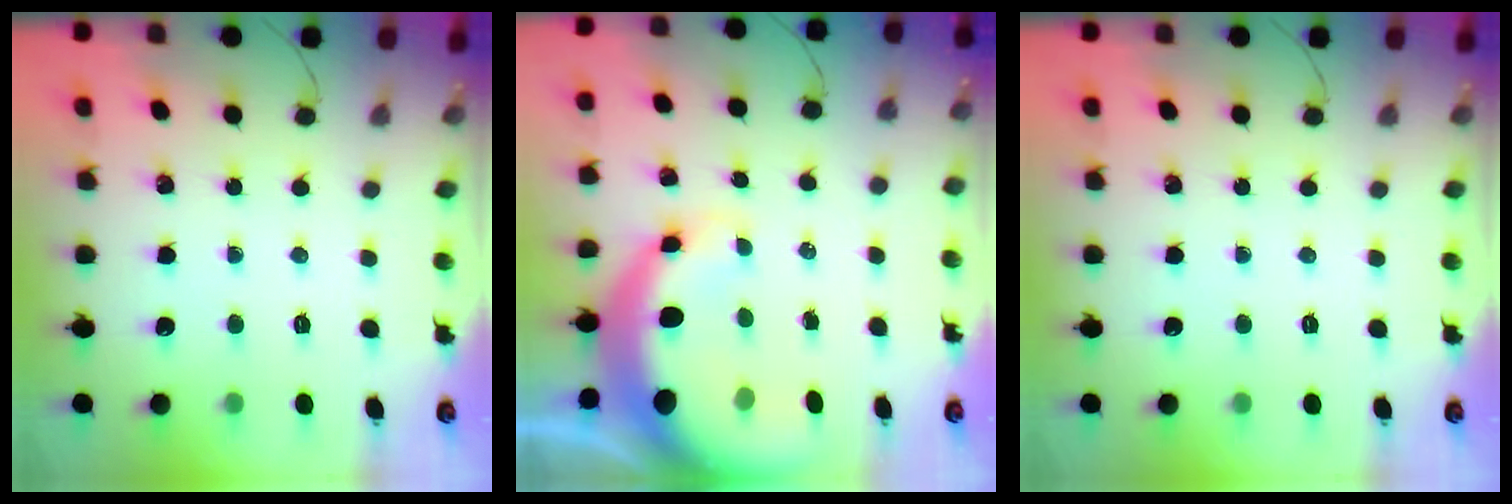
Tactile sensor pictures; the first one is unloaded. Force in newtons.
{"total": 9.7, "press": 9.4, "slide": 2.6}
{"total": 0.0}